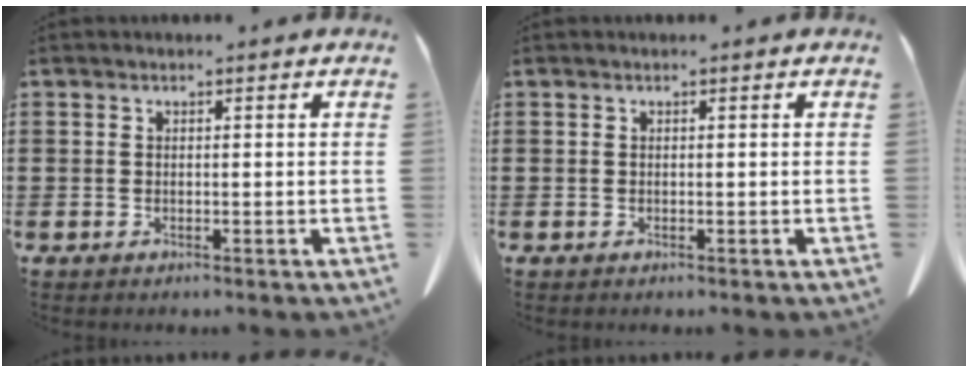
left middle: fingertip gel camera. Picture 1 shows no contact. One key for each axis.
{"total": 0.0}